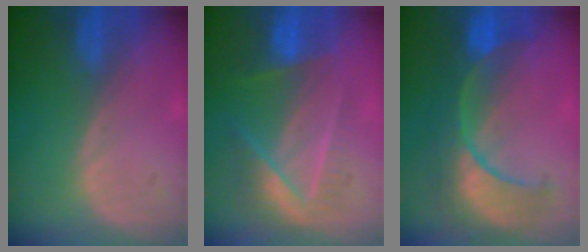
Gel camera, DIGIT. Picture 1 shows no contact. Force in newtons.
{"total": 7.3, "press": 6.6, "slide": 3.0}
{"total": 8.9, "press": 8.9, "slide": 0.6}